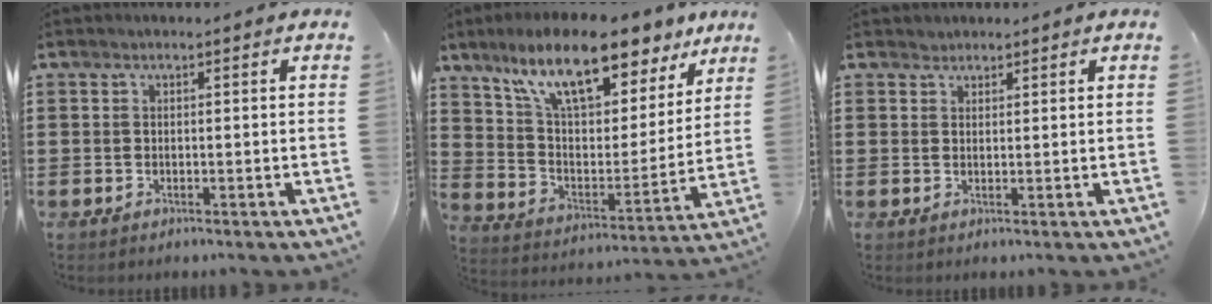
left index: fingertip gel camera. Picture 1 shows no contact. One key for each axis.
{"total": 13.7, "fx": 10.4, "fy": 3.7, "fz": 8.1, "tx": -0.171, "ty": -0.048, "tz": 0.177}
{"total": 1.3, "fx": 1.2, "fy": 0.5, "fz": -0.1, "tx": -0.002, "ty": 0.002, "tz": 0.024}